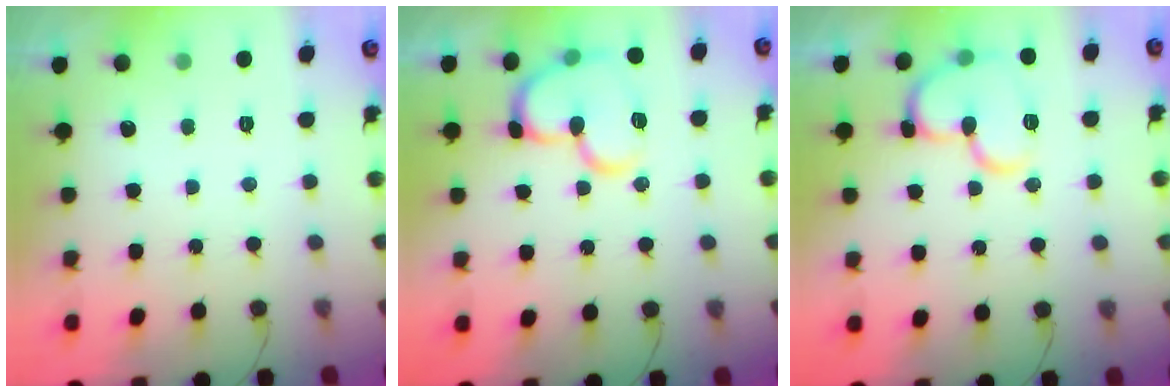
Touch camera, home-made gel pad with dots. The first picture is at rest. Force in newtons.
{"total": 14.2, "press": 14.2, "slide": 0.7}
{"total": 14.1, "press": 13.9, "slide": 2.5}